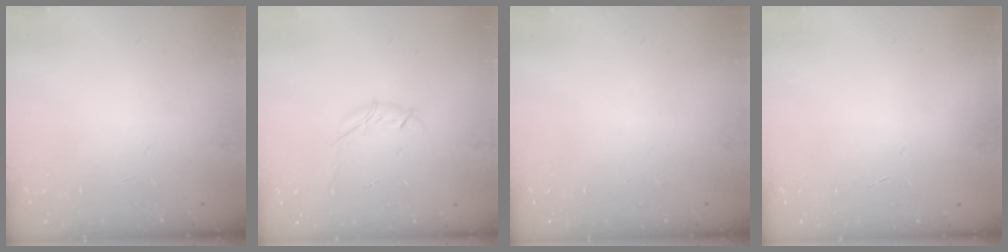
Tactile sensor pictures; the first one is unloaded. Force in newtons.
{"total": 3.8, "press": 3.7, "slide": 0.8}
{"total": 0.0}
{"total": 0.0}